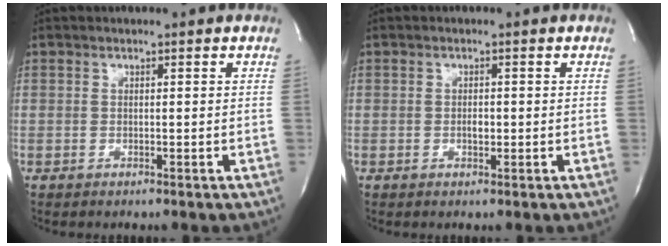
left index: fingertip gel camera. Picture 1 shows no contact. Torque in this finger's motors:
{"motor_torque": [0.14, 0.01, 0.00, 0.00]}